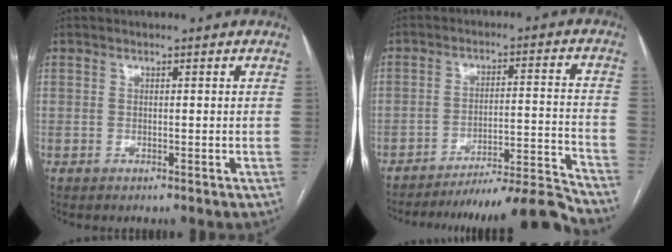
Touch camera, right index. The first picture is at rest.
{"total": 16.4, "force": [-15.9, -2.1, 3.5], "torque": [-0.038, 0.008, -0.234]}